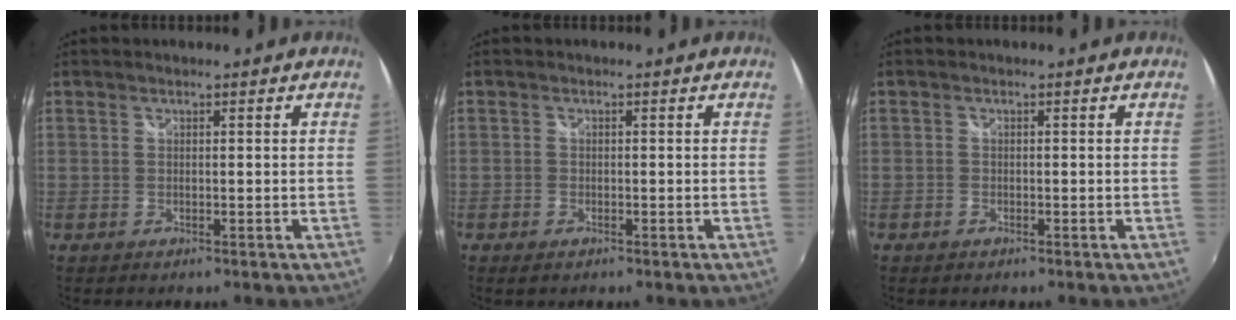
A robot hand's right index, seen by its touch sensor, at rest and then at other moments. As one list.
[{"total": 1.5, "force": [-1.0, 0.9, 0.6], "torque": [-0.014, -0.005, -0.019]}, {"total": 1.0, "force": [-0.8, 0.7, 0.2], "torque": [-0.007, -0.002, -0.015]}]